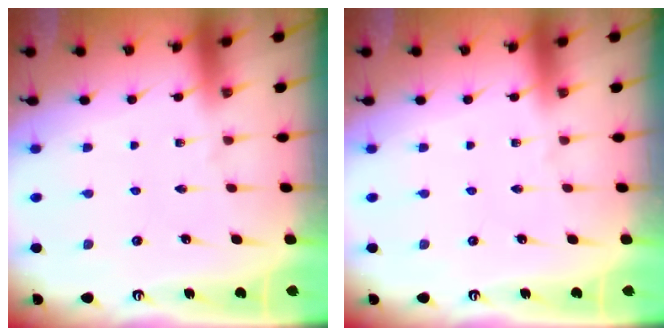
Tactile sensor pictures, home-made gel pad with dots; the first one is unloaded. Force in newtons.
{"total": 0.0}